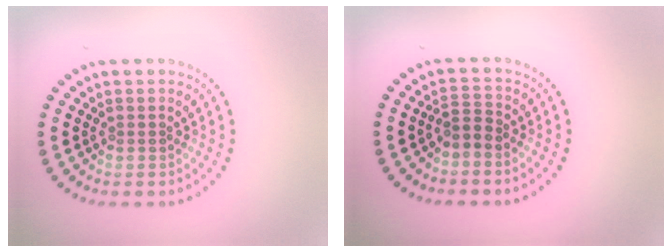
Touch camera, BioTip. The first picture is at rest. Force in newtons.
{"total": 1.6, "press": 1.2, "slide": 1.0}